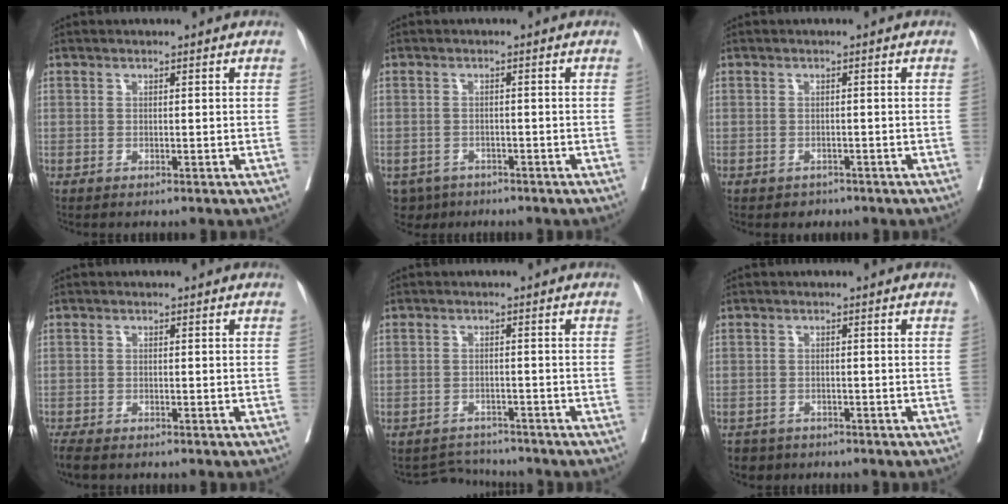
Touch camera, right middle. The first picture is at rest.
{"total": 5.1, "force": [-3.8, 3.4, 0.8], "torque": [-0.013, -0.002, -0.058]}
{"total": 2.3, "force": [-1.7, 1.4, 0.1], "torque": [-0.010, 0.000, -0.029]}
{"total": 3.5, "force": [-2.9, 0.8, 1.7], "torque": [-0.039, -0.013, -0.049]}
{"total": 3.7, "force": [-3.5, 0.4, -1.0], "torque": [0.014, 0.000, -0.055]}
{"total": 3.5, "force": [-2.9, 2.0, 0.1], "torque": [-0.005, 0.001, -0.047]}